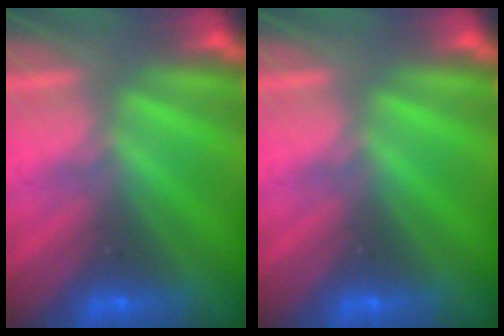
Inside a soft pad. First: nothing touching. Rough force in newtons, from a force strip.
{"total": 0.0}